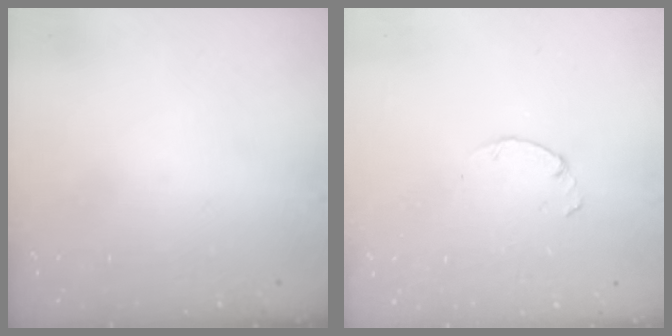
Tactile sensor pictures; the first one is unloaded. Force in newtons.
{"total": 0.9, "press": 0.8, "slide": 0.3}